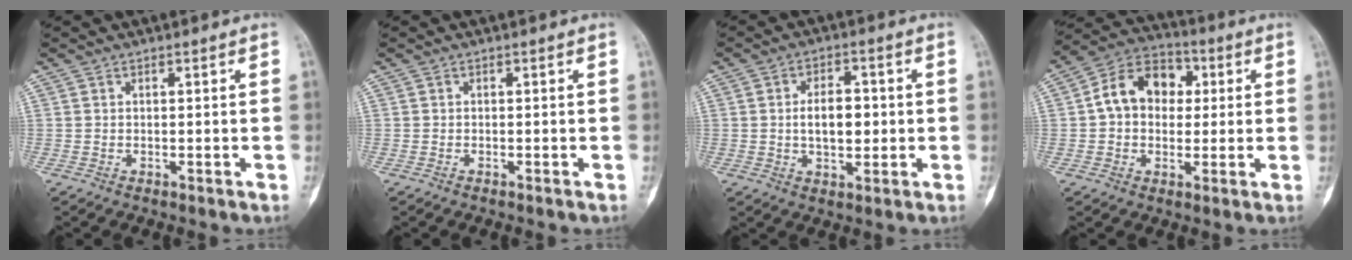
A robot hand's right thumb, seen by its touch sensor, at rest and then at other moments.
{"total": 0.0}
{"total": 7.3, "force": [0.0, 4.2, 5.9], "torque": [-0.075, 0.005, 0.000]}
{"total": 12.2, "force": [1.6, 9.4, 7.7], "torque": [-0.098, 0.027, 0.016]}